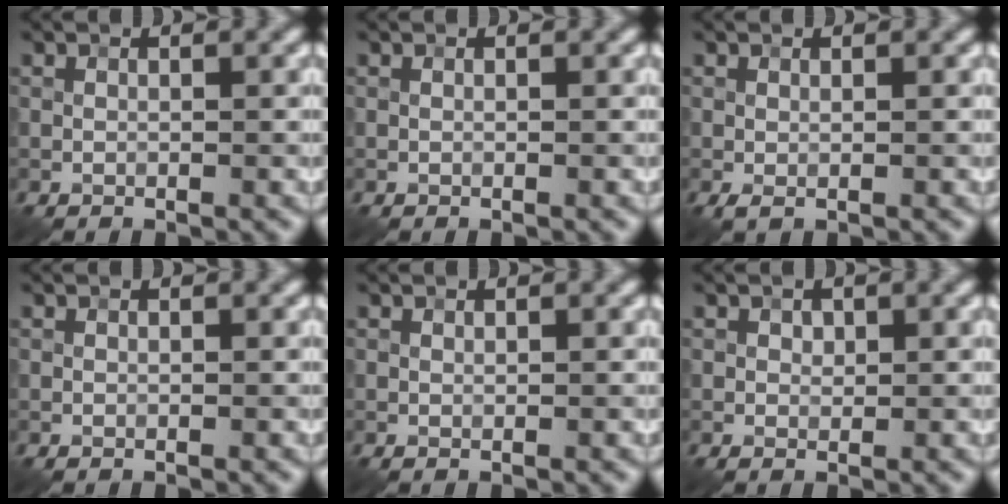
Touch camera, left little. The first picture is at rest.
{"total": 0.0}
{"total": 0.7, "force": [-0.2, 0.3, 0.6], "torque": [-0.013, -0.003, -0.002]}
{"total": 0.0}
{"total": 0.0}
{"total": 0.9, "force": [0.3, 0.8, 0.5], "torque": [-0.006, -0.001, 0.003]}